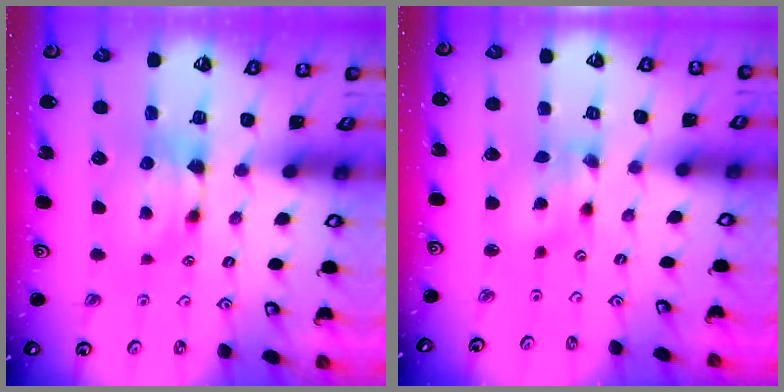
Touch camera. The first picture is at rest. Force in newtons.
{"total": 1.1, "press": 0.3, "slide": 1.1}